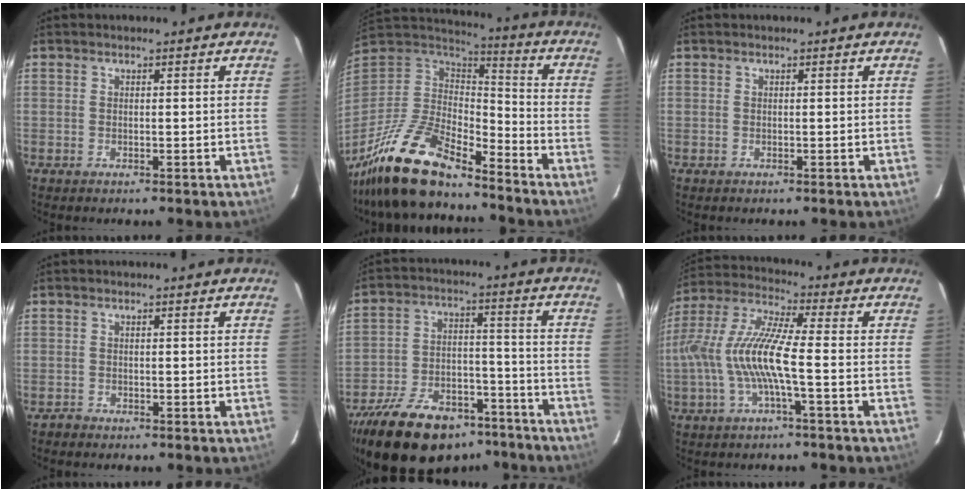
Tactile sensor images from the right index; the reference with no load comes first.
{"total": 20.1, "force": [-16.0, 5.6, 10.8], "torque": [-0.234, -0.030, -0.299]}
{"total": 0.0}
{"total": 1.2, "force": [-0.9, 0.0, -0.7], "torque": [0.012, 0.003, -0.018]}
{"total": 25.0, "force": [-19.2, 11.4, 11.3], "torque": [-0.240, 0.012, -0.281]}
{"total": 12.6, "force": [-2.9, 1.3, 12.2], "torque": [-0.246, 0.000, -0.054]}